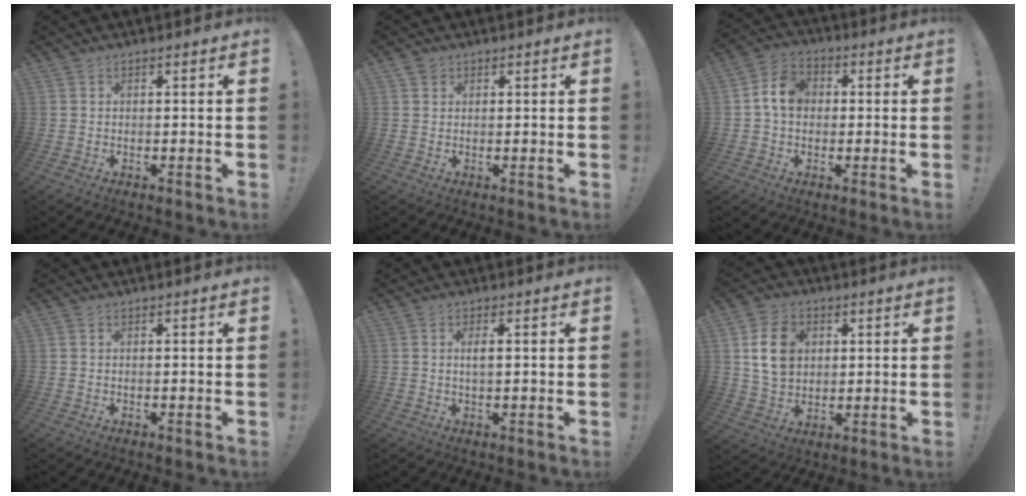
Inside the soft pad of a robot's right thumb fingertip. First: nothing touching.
{"total": 1.5, "force": [1.0, 1.1, 0.1], "torque": [0.002, 0.000, 0.018]}
{"total": 8.7, "force": [0.8, 6.7, 5.5], "torque": [-0.084, 0.018, 0.020]}
{"total": 0.0}
{"total": 2.2, "force": [0.3, 0.5, 2.2], "torque": [-0.035, -0.001, 0.003]}
{"total": 12.6, "force": [3.6, 9.9, 6.9], "torque": [-0.099, -0.002, 0.073]}